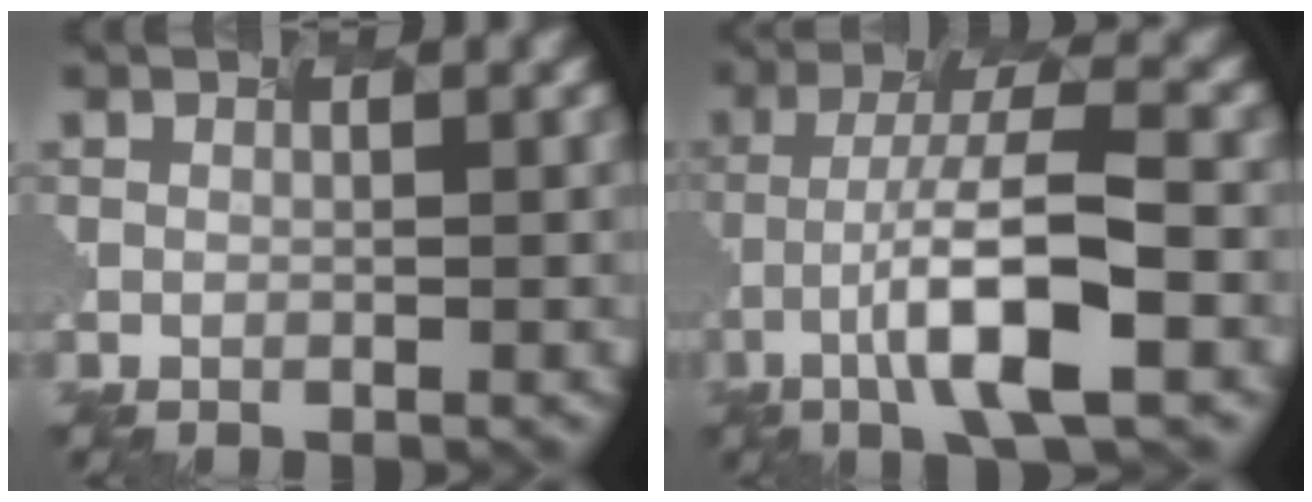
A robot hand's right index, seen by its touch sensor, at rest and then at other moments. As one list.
[{"total": 6.9, "force": [-3.4, 0.6, 6.0], "torque": [-0.122, 0.004, -0.036]}]